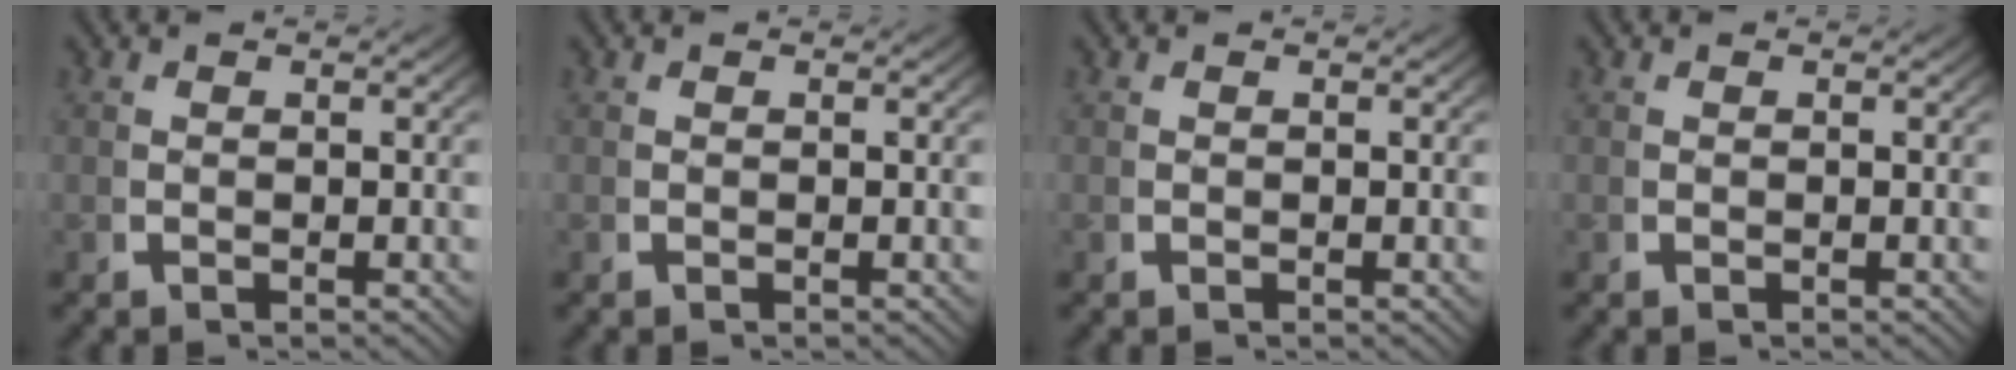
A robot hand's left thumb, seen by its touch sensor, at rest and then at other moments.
{"total": 0.0}
{"total": 0.0}
{"total": 0.0}